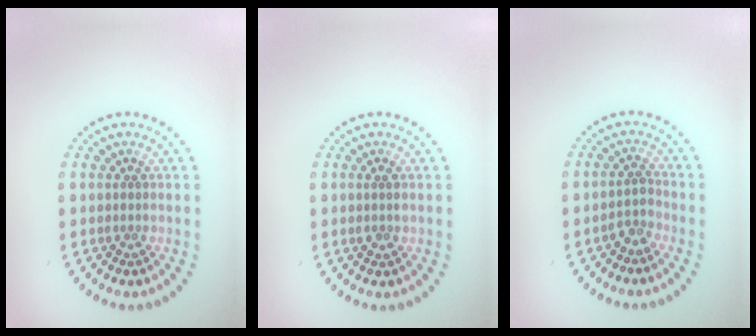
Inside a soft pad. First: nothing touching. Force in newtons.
{"total": 1.1, "press": 1.0, "slide": 0.4}
{"total": 1.7, "press": 1.3, "slide": 1.1}